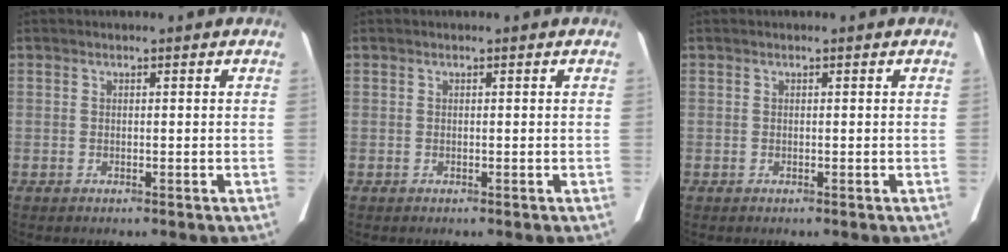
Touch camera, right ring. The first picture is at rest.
{"total": 0.0}
{"total": 0.0}